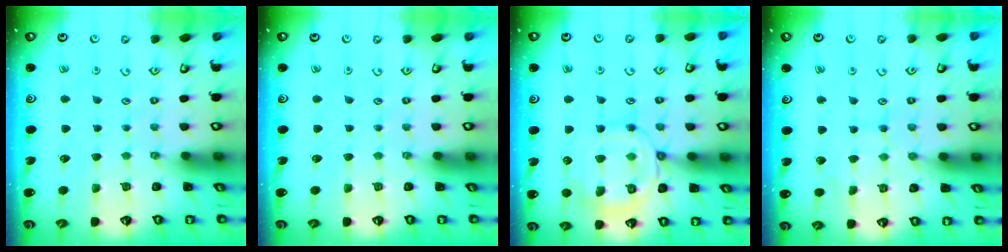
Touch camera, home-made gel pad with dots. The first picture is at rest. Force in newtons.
{"total": 0.0}
{"total": 12.7, "press": 12.6, "slide": 1.1}
{"total": 6.8, "press": 6.8, "slide": 0.6}